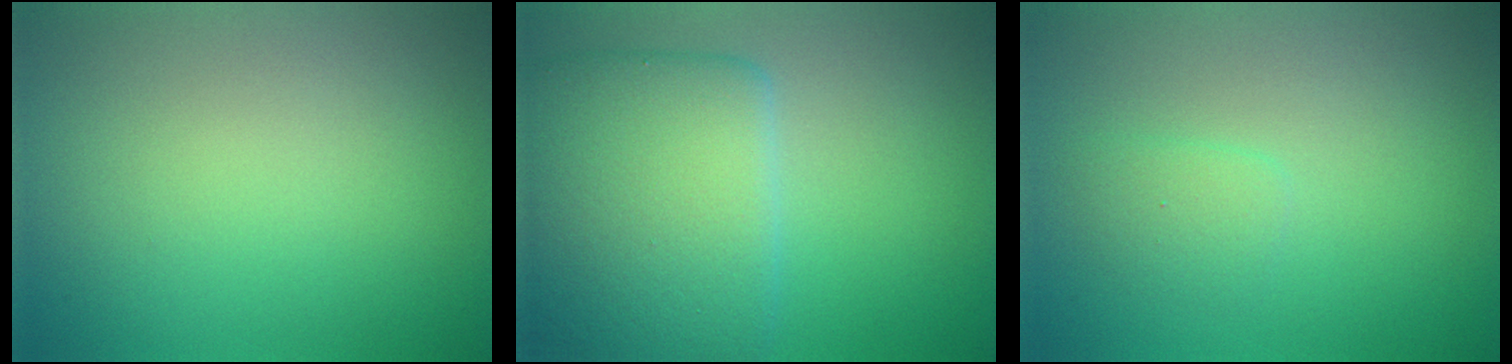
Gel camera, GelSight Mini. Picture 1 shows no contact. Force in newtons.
{"total": 9.0, "press": 9.0, "slide": 0.1}
{"total": 1.3, "press": 1.3, "slide": 0.1}